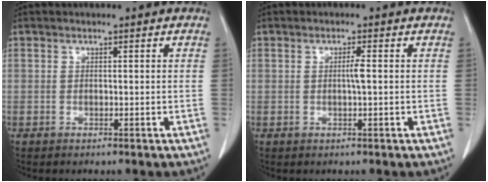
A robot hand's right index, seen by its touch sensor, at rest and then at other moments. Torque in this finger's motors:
{"motor_torque": [0.31, -0.06, 0.24, 0.06]}